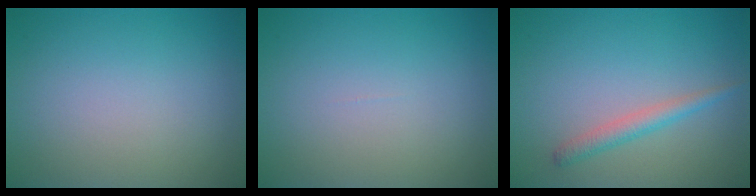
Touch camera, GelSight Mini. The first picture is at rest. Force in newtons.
{"total": 0.0}
{"total": 1.9, "press": 1.9, "slide": 0.0}